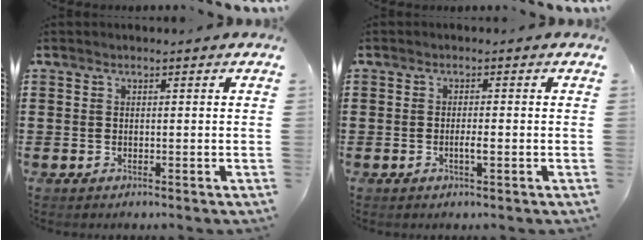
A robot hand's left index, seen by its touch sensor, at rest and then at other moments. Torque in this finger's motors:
{"motor_torque": [0.12, 0.02, 0.02, 0.03]}